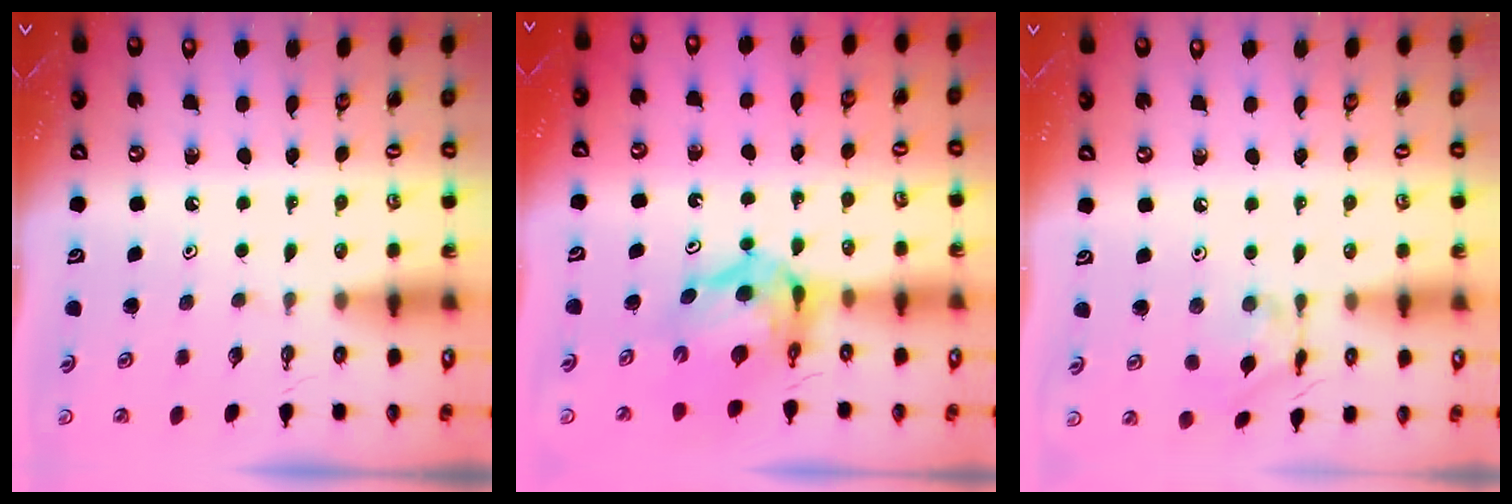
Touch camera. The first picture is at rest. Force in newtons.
{"total": 9.3, "press": 9.2, "slide": 1.0}
{"total": 7.4, "press": 7.4, "slide": 0.5}